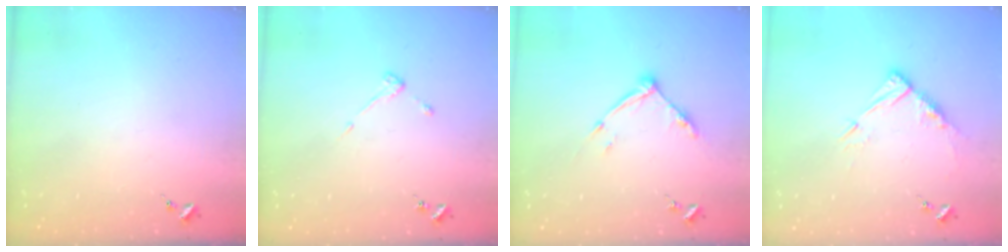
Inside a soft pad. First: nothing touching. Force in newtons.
{"total": 3.0, "press": 3.0, "slide": 0.6}
{"total": 9.0, "press": 9.0, "slide": 0.7}
{"total": 10.2, "press": 10.1, "slide": 0.9}